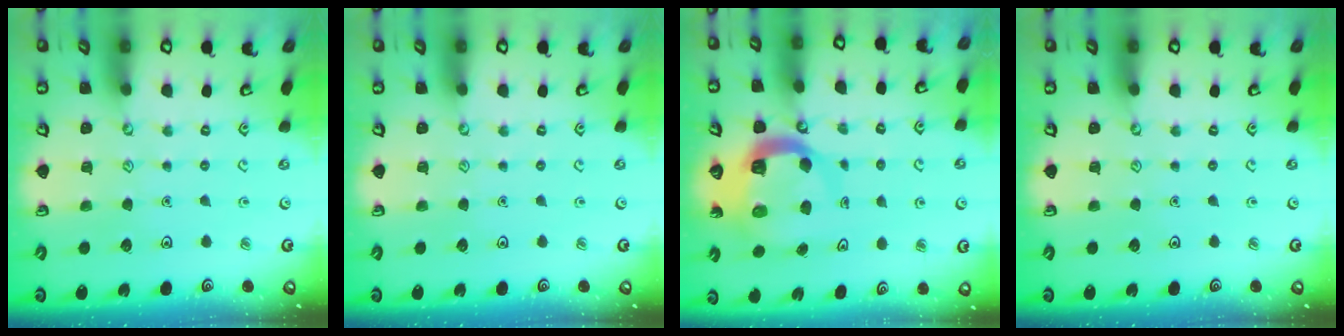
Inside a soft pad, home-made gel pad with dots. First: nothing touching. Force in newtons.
{"total": 0.0}
{"total": 9.3, "press": 9.2, "slide": 1.3}
{"total": 0.0}